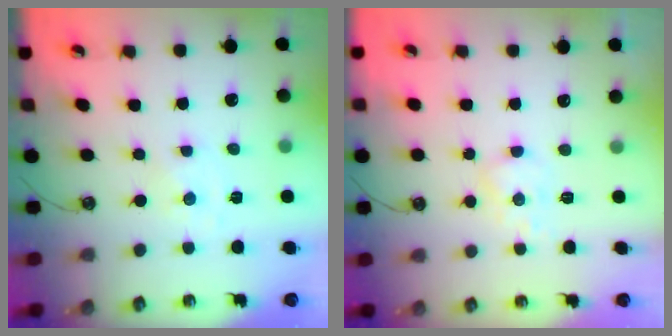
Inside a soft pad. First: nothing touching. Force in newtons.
{"total": 5.9, "press": 5.8, "slide": 0.9}